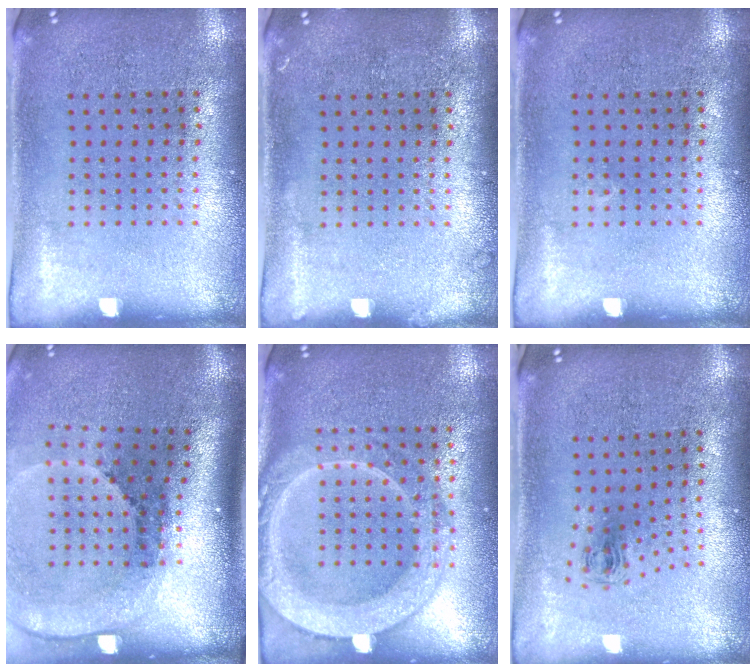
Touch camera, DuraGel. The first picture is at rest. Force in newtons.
{"total": 0.6, "press": 0.5, "slide": 0.1}
{"total": 0.0}
{"total": 2.6, "press": 1.8, "slide": 1.9}
{"total": 2.7, "press": 2.7, "slide": 0.3}
{"total": 0.7, "press": 0.4, "slide": 0.6}